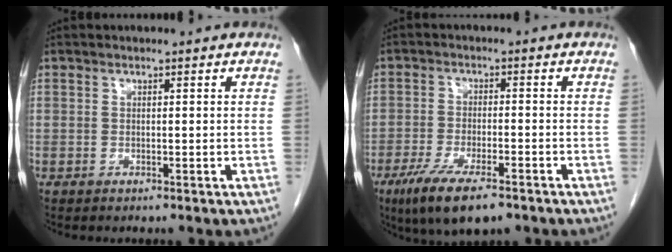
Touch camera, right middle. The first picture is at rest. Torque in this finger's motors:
{"motor_torque": [1.24, -0.90, 0.44, 0.12]}